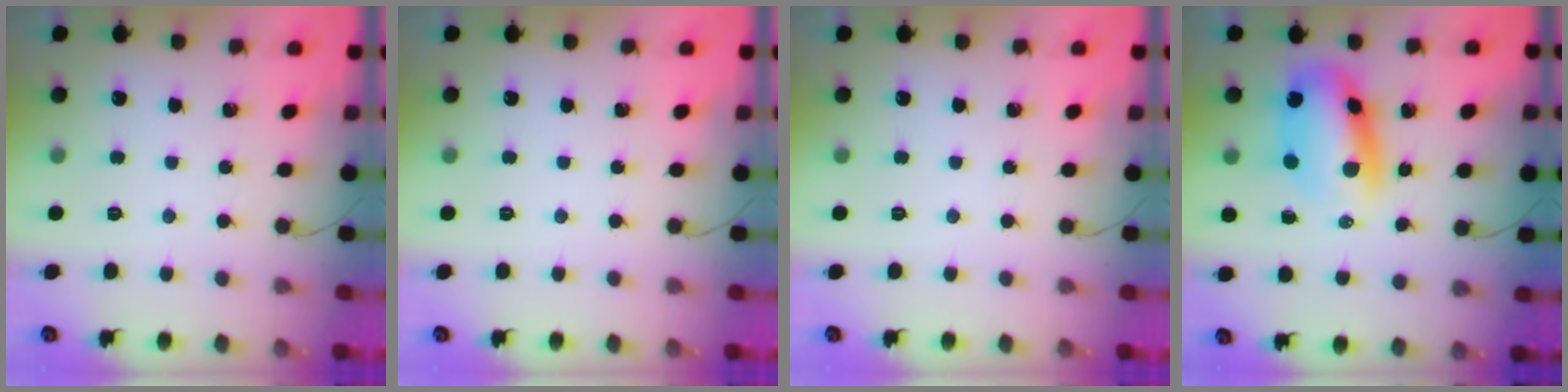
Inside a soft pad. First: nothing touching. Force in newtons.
{"total": 0.0}
{"total": 0.0}
{"total": 10.2, "press": 9.8, "slide": 2.8}